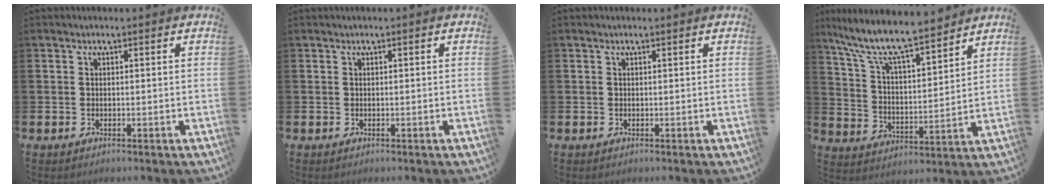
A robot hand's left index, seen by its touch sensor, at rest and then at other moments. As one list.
[{"total": 0.0}, {"total": 0.0}, {"total": 9.6, "force": [8.8, 1.3, 3.6], "torque": [-0.106, -0.062, 0.151]}]